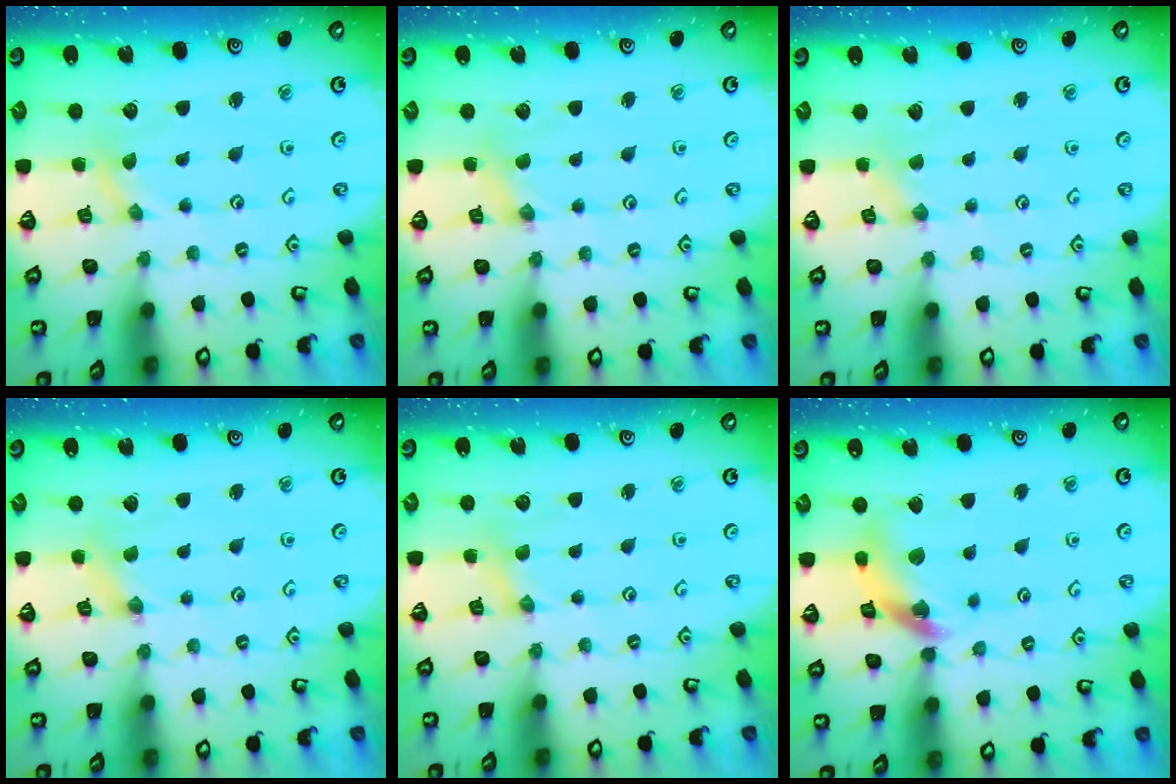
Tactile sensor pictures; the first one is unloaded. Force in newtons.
{"total": 1.3, "press": 1.3, "slide": 0.3}
{"total": 0.0}
{"total": 0.0}
{"total": 0.6, "press": 0.6, "slide": 0.1}
{"total": 13.1, "press": 13.0, "slide": 1.7}